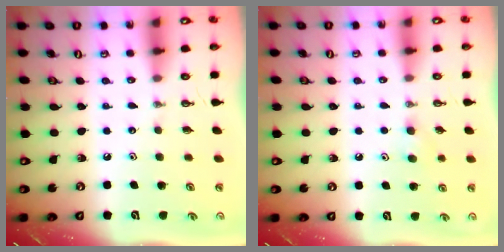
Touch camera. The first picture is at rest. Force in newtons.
{"total": 3.3, "press": 3.1, "slide": 1.1}